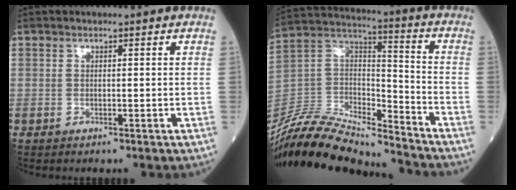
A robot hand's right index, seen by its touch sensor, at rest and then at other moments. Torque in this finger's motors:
{"motor_torque": [0.25, -0.74, 0.38, 0.11]}